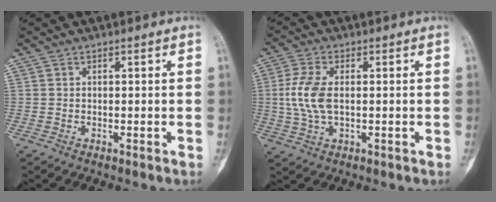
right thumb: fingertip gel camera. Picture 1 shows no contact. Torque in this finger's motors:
{"motor_torque": [0.88, 0.73, 0.43, -0.55, 0.41]}